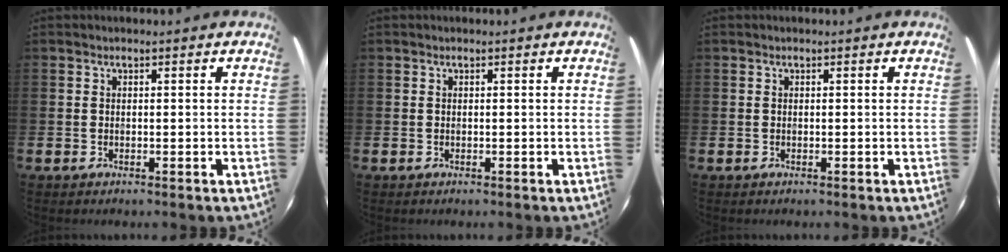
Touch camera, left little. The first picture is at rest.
{"total": 0.0}
{"total": 0.0}